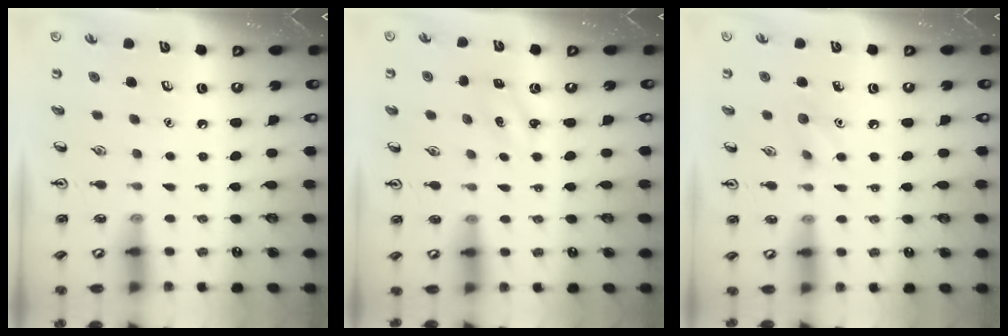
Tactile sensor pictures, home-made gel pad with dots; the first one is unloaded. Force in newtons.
{"total": 2.5, "press": 2.3, "slide": 0.9}
{"total": 6.6, "press": 6.4, "slide": 1.9}